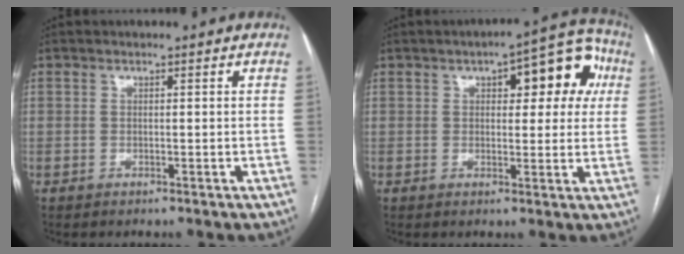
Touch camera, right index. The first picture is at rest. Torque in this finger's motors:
{"motor_torque": [0.29, 0.19, 0.11, 0.05]}